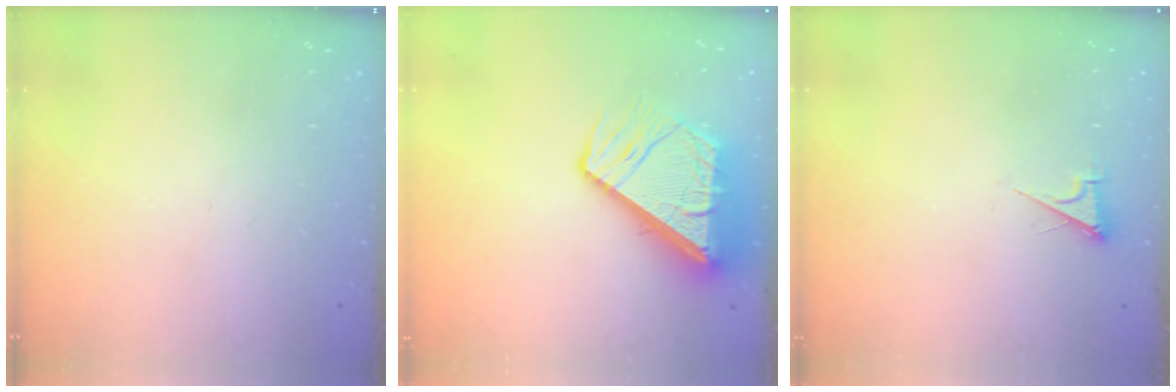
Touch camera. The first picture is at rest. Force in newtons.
{"total": 11.7, "press": 11.6, "slide": 1.2}
{"total": 3.4, "press": 3.4, "slide": 0.4}